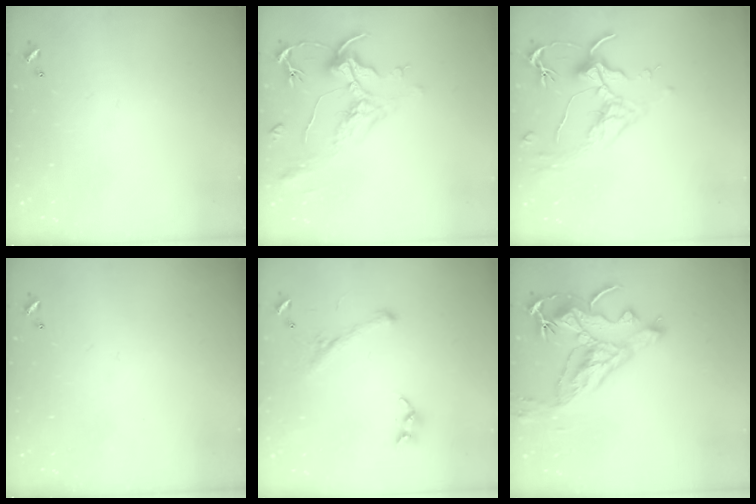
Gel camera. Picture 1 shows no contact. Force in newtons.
{"total": 2.2, "press": 1.7, "slide": 1.4}
{"total": 1.8, "press": 1.5, "slide": 0.9}
{"total": 0.0}
{"total": 1.1, "press": 0.0, "slide": 1.1}
{"total": 9.5, "press": 9.3, "slide": 1.9}